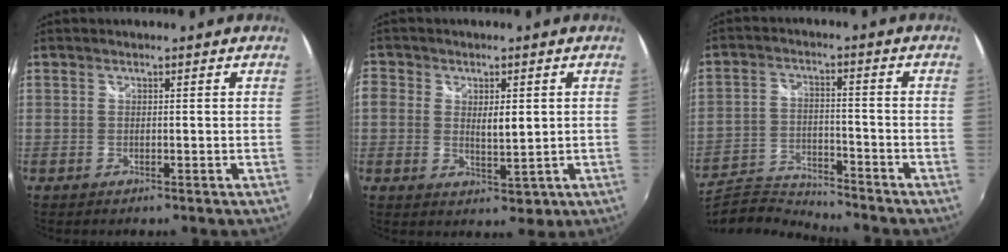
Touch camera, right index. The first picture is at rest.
{"total": 5.5, "force": [0.2, 4.0, 3.8], "torque": [-0.076, 0.000, 0.004]}
{"total": 12.3, "force": [-12.0, 1.2, 2.5], "torque": [-0.069, -0.011, -0.216]}